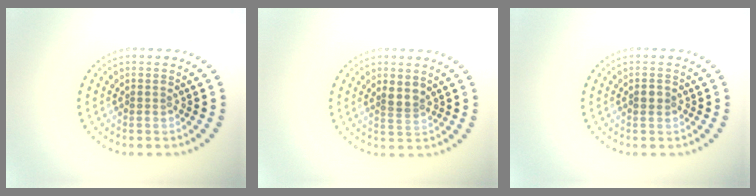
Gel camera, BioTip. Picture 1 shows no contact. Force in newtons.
{"total": 1.7, "press": 1.3, "slide": 1.2}
{"total": 1.1, "press": 1.1, "slide": 0.1}